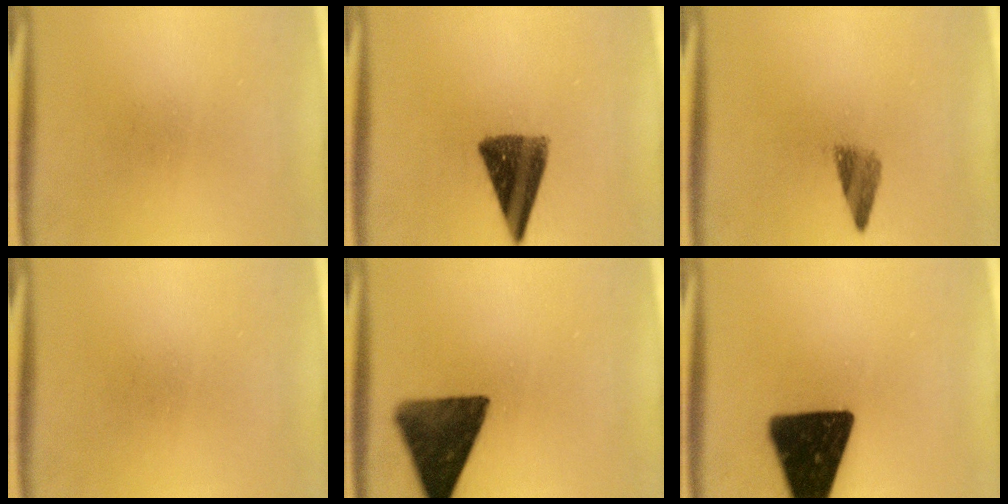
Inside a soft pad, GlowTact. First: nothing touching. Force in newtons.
{"total": 10.6}
{"total": 2.9}
{"total": 0.0}
{"total": 12.5}
{"total": 19.5}